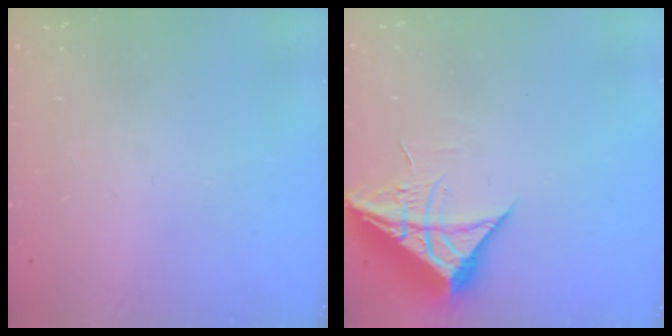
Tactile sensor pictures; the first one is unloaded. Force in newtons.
{"total": 10.0, "press": 9.9, "slide": 1.0}